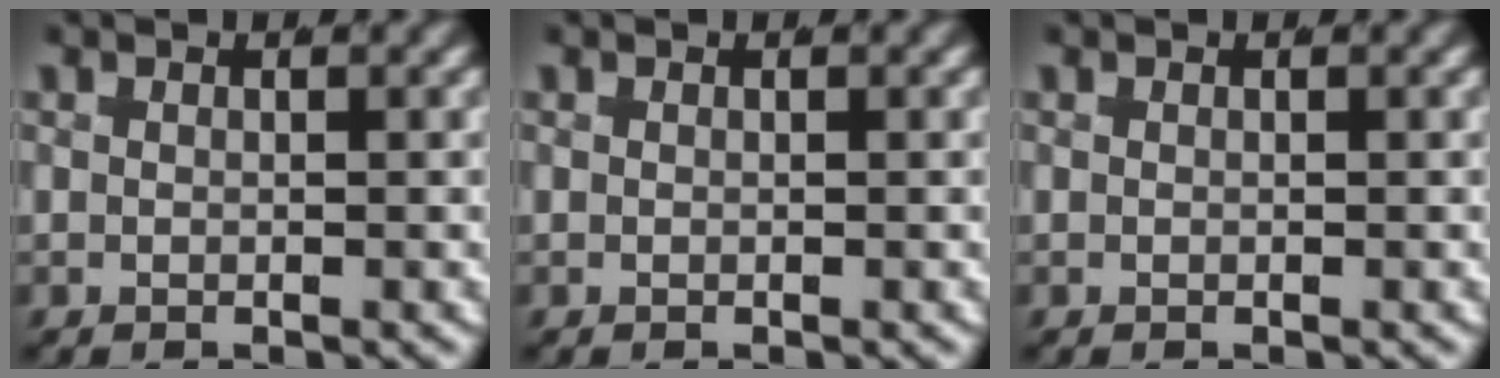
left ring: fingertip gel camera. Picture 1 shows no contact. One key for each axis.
{"total": 0.0}
{"total": 0.0}